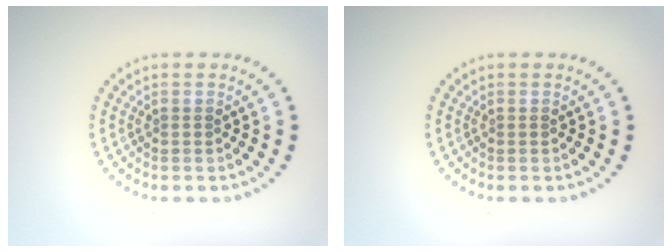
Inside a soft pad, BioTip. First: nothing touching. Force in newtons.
{"total": 0.0}